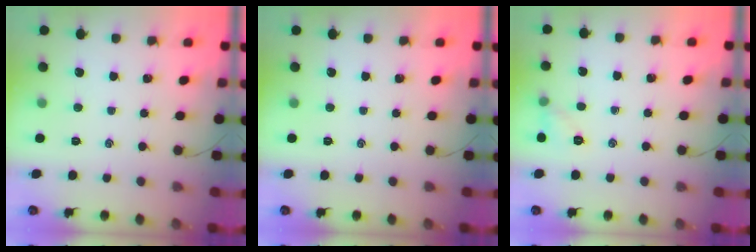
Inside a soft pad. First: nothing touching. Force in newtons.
{"total": 0.0}
{"total": 5.5, "press": 5.3, "slide": 1.1}